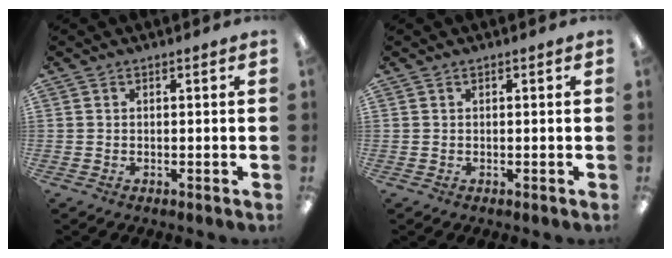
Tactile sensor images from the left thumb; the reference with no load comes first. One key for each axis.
{"total": 0.0}